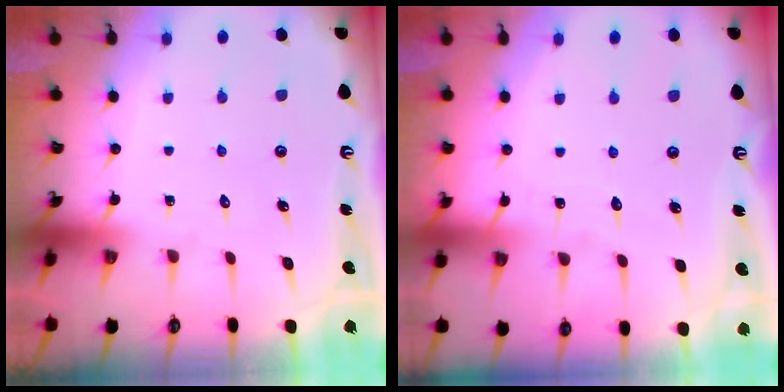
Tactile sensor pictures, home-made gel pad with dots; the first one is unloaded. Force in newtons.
{"total": 2.0, "press": 2.0, "slide": 0.2}